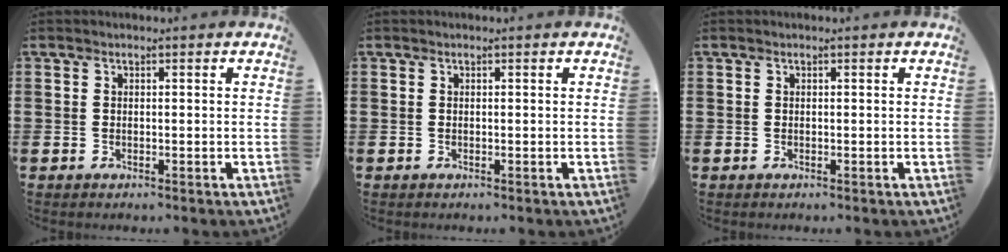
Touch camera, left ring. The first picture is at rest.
{"total": 0.0}
{"total": 0.0}